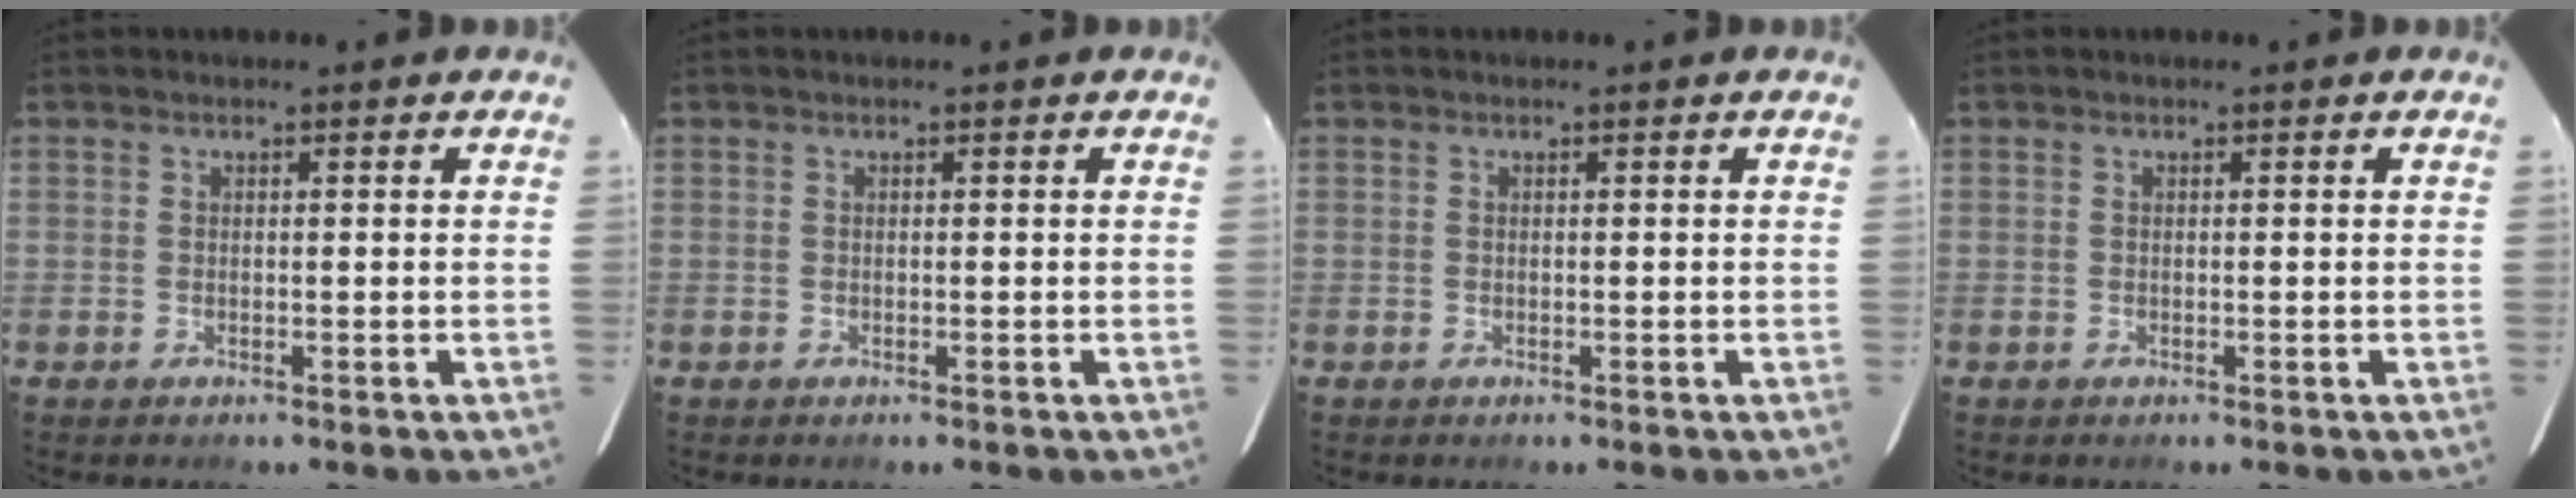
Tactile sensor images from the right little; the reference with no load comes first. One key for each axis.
{"total": 0.0}
{"total": 0.0}
{"total": 0.0}